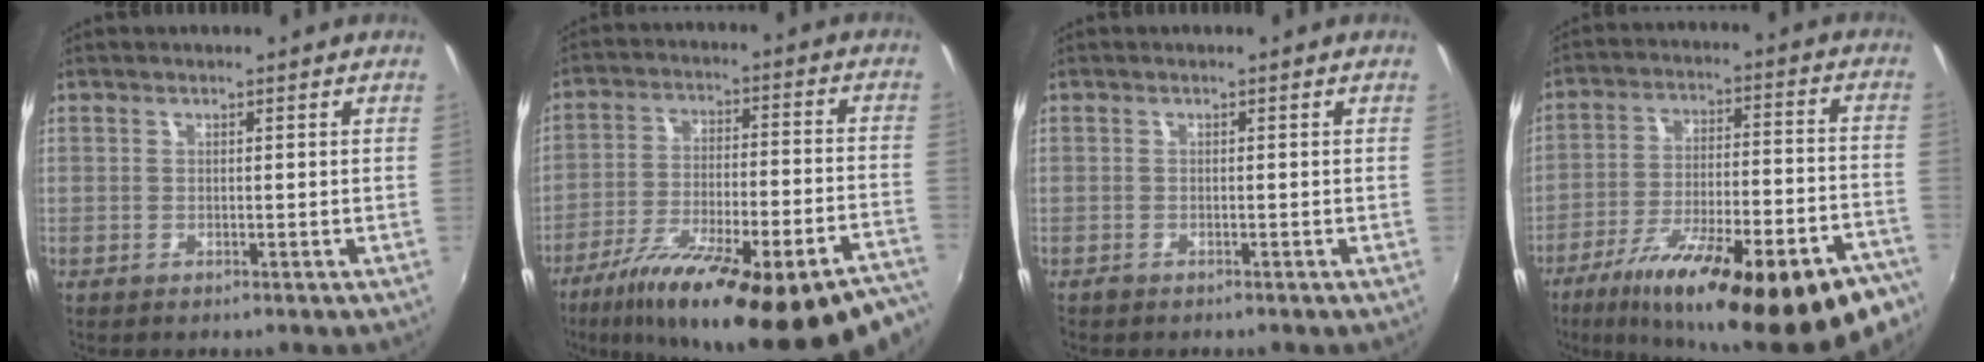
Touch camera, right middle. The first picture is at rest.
{"total": 30.4, "force": [-23.1, 6.9, 18.5], "torque": [-0.302, -0.053, -0.326]}
{"total": 0.6, "force": [-0.5, 0.3, 0.0], "torque": [-0.002, -0.002, -0.010]}
{"total": 30.2, "force": [-20.8, 7.4, 20.6], "torque": [-0.319, -0.045, -0.291]}